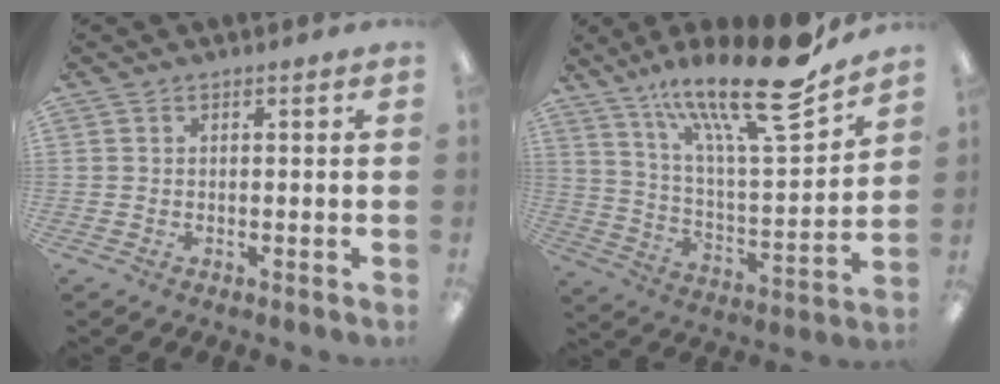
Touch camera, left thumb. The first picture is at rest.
{"total": 24.1, "force": [17.3, 5.2, 16.0], "torque": [-0.259, -0.107, 0.278]}